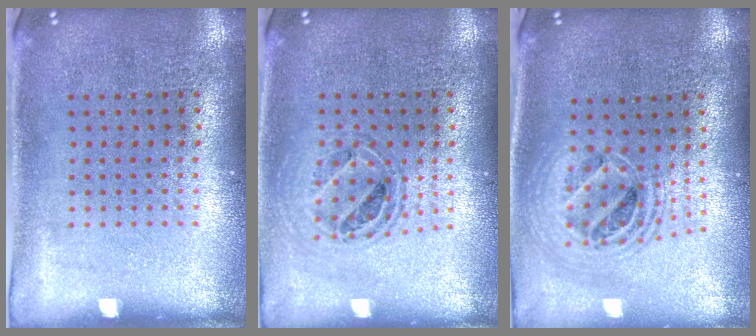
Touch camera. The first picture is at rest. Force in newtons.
{"total": 0.8, "press": 0.8, "slide": 0.0}
{"total": 2.0, "press": 1.6, "slide": 1.2}